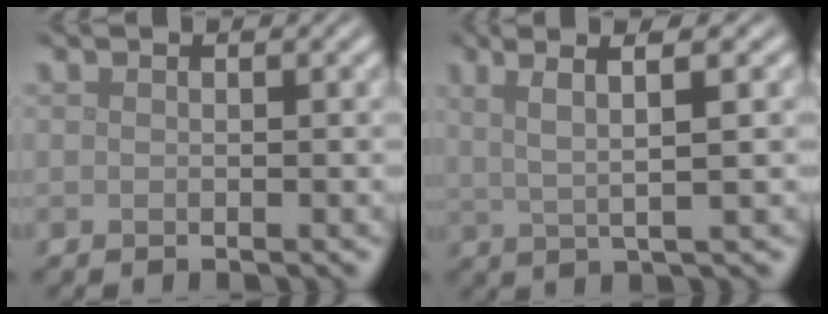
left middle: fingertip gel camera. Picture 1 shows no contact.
{"total": 4.2, "force": [1.7, 0.6, 3.8], "torque": [-0.073, 0.007, 0.031]}